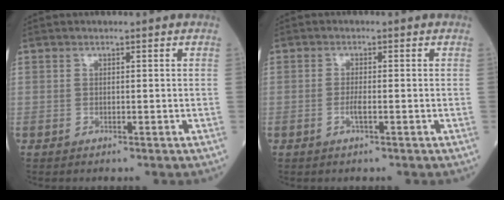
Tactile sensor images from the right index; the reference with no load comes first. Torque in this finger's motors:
{"motor_torque": [-0.04, -0.05, -0.01, 0.00]}